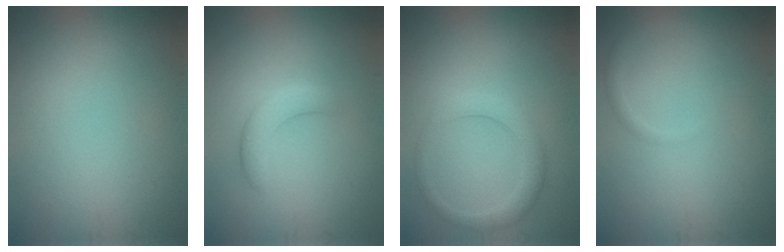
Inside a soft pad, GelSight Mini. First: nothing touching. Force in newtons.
{"total": 2.6, "press": 2.6, "slide": 0.1}
{"total": 2.6, "press": 2.6, "slide": 0.2}
{"total": 1.3, "press": 1.3, "slide": 0.1}